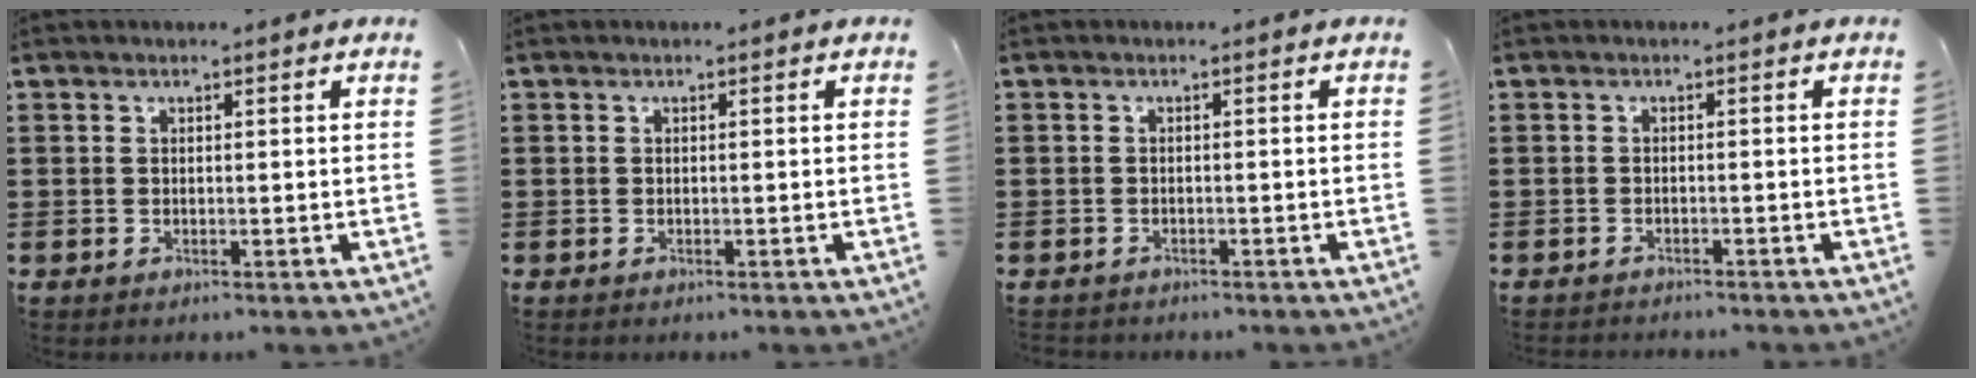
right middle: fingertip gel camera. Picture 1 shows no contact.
{"total": 0.0}
{"total": 1.3, "force": [-1.1, 0.6, -0.2], "torque": [0.002, 0.003, -0.026]}
{"total": 1.1, "force": [-1.1, 0.1, -0.1], "torque": [-0.002, 0.003, -0.025]}